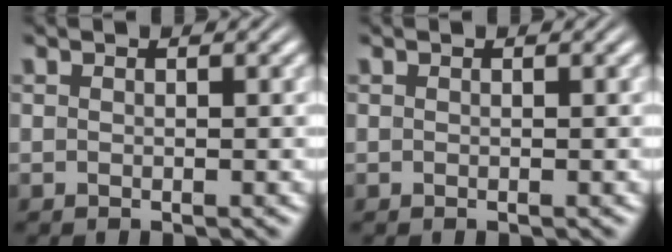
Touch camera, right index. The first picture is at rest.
{"total": 0.0}